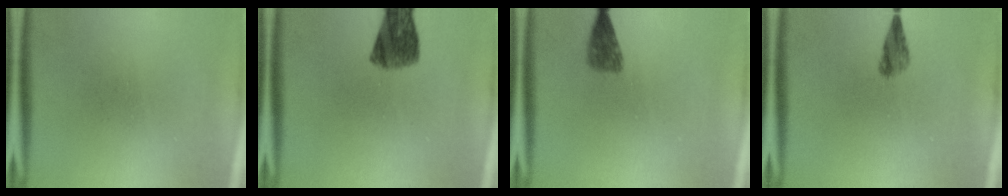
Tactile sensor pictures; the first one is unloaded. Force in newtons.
{"total": 7.1}
{"total": 2.4}
{"total": 2.2}